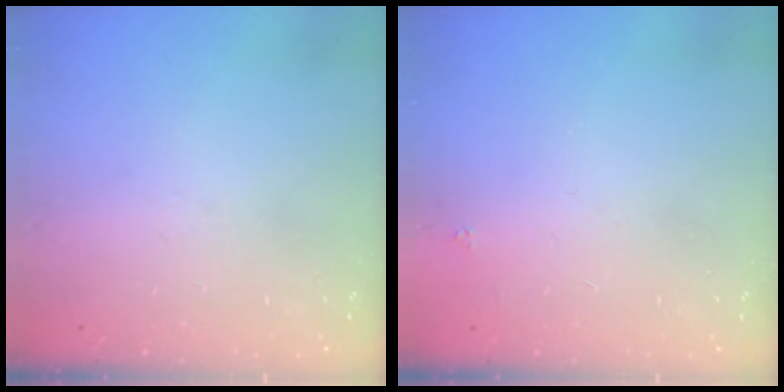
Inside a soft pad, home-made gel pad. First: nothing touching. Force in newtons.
{"total": 1.6, "press": 1.5, "slide": 0.2}